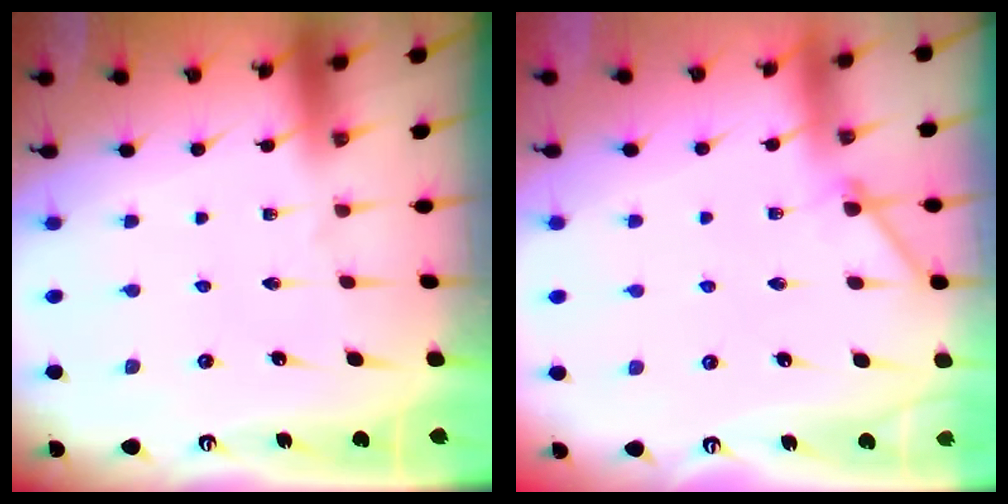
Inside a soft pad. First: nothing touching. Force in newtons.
{"total": 4.0, "press": 4.0, "slide": 0.5}